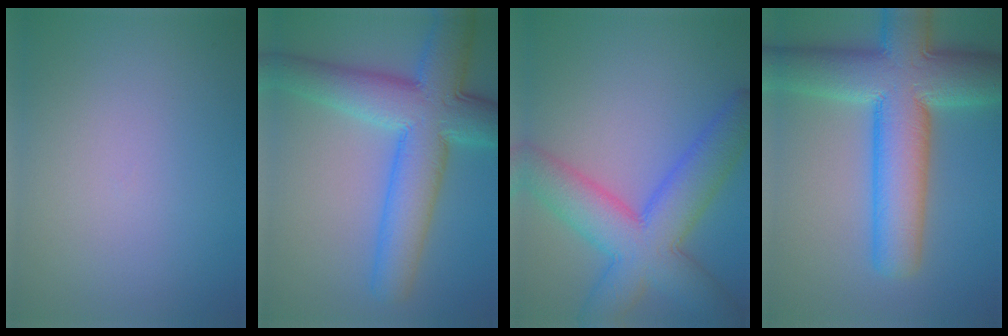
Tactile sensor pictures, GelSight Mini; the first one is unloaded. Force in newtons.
{"total": 9.9, "press": 9.9, "slide": 0.3}
{"total": 9.2, "press": 9.2, "slide": 0.3}
{"total": 12.2, "press": 12.2, "slide": 0.6}